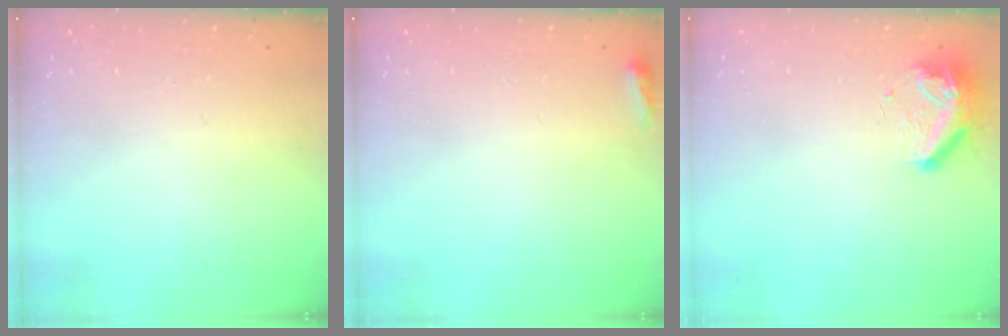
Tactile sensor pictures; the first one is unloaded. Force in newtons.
{"total": 4.5, "press": 4.4, "slide": 1.1}
{"total": 14.6, "press": 9.9, "slide": 10.7}